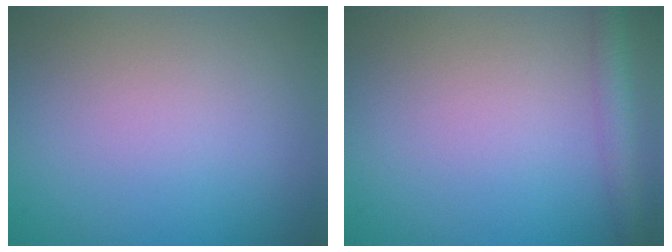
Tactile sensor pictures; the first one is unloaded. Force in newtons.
{"total": 2.8, "press": 2.8, "slide": 0.1}